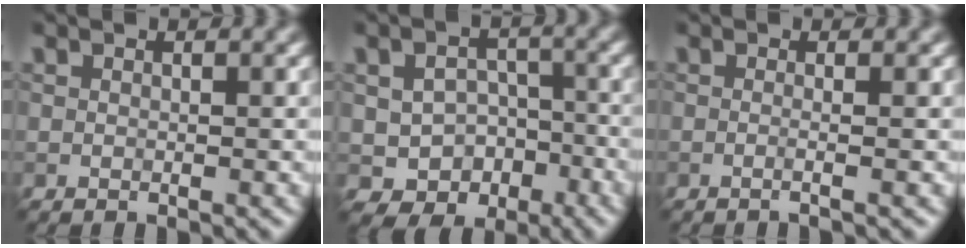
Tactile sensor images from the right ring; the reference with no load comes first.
{"total": 5.3, "force": [-2.0, 4.0, 2.7], "torque": [-0.041, -0.008, -0.023]}
{"total": 1.8, "force": [0.1, 0.8, 1.5], "torque": [0.000, -0.008, -0.024]}